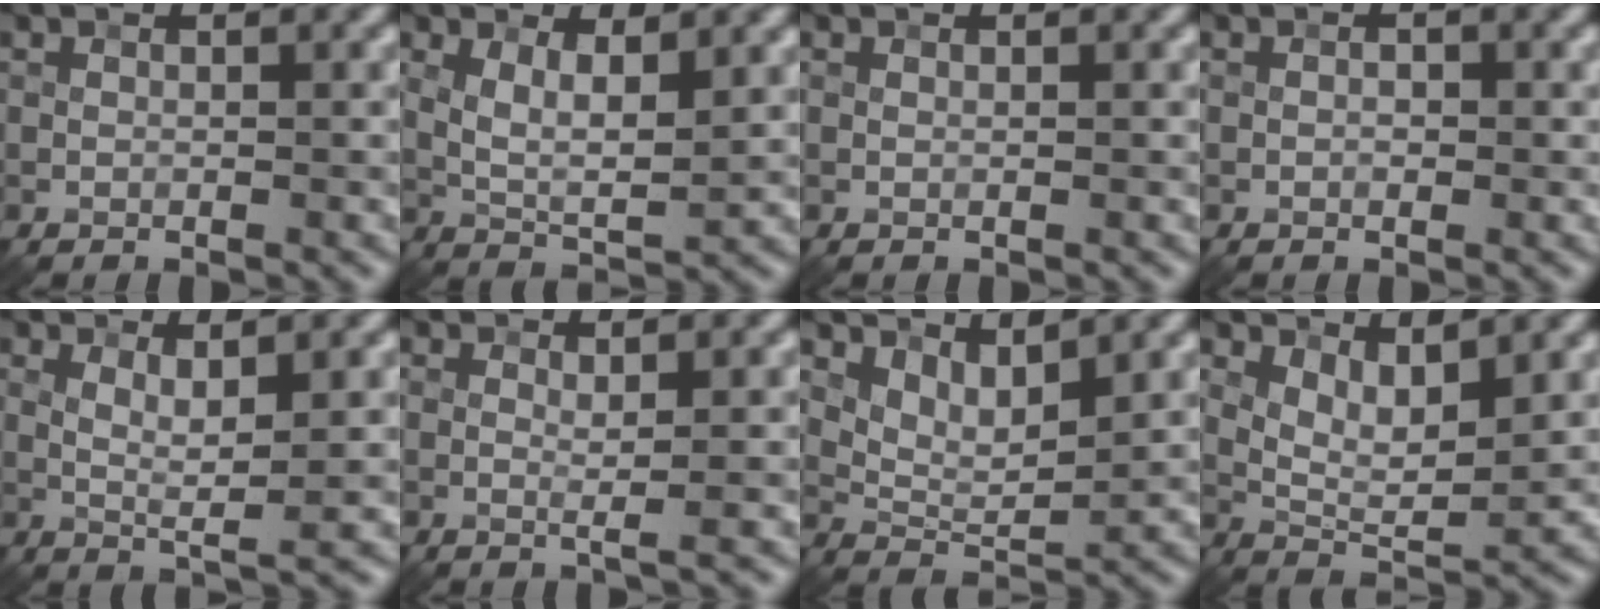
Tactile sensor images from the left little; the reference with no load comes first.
{"total": 4.2, "force": [1.6, 1.7, 3.5], "torque": [-0.072, -0.006, 0.032]}
{"total": 0.0}
{"total": 0.9, "force": [-0.1, 0.5, 0.7], "torque": [-0.006, -0.003, 0.000]}
{"total": 2.9, "force": [0.8, 0.4, 2.7], "torque": [-0.052, -0.010, 0.014]}
{"total": 1.4, "force": [0.1, 0.1, 1.4], "torque": [-0.025, -0.001, -0.001]}
{"total": 3.7, "force": [2.3, 1.5, 2.5], "torque": [-0.050, -0.011, 0.045]}
{"total": 4.5, "force": [1.9, 1.9, 3.7], "torque": [-0.070, -0.009, 0.037]}